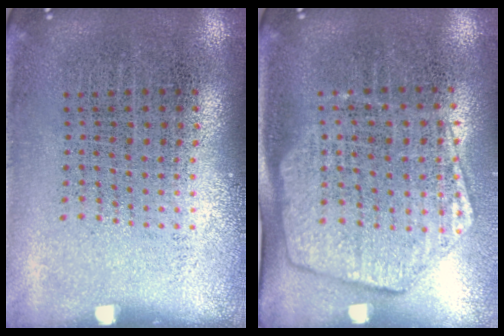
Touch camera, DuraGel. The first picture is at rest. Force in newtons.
{"total": 1.8, "press": 1.6, "slide": 0.8}